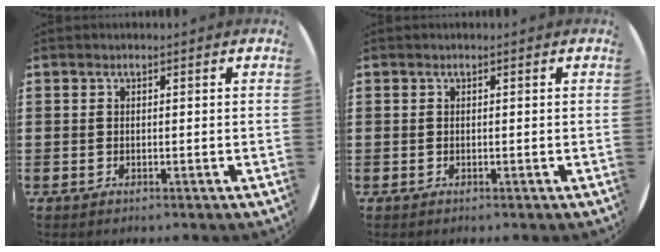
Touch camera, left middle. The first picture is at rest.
{"total": 0.0}